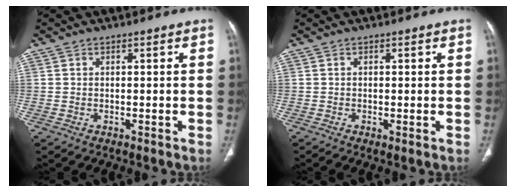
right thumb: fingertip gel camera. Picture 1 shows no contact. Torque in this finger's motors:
{"motor_torque": [1.91, 2.63, -0.24, 0.02, 0.08]}